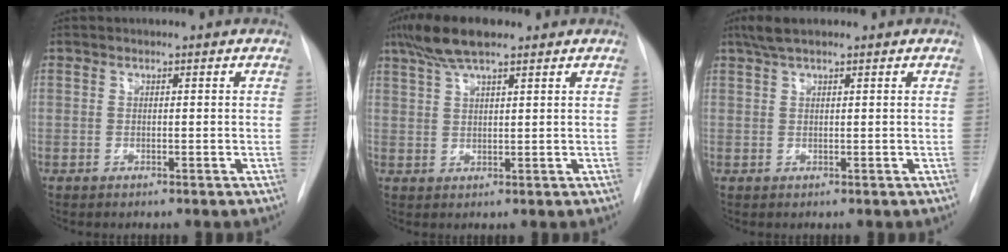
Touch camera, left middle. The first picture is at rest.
{"total": 7.4, "force": [5.3, 1.3, 5.0], "torque": [-0.100, 0.018, 0.095]}
{"total": 3.4, "force": [2.5, 0.6, 2.3], "torque": [-0.050, 0.015, 0.049]}